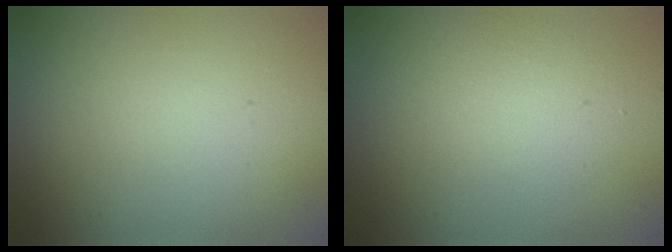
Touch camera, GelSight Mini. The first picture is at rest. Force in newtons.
{"total": 2.6, "press": 2.6, "slide": 0.2}